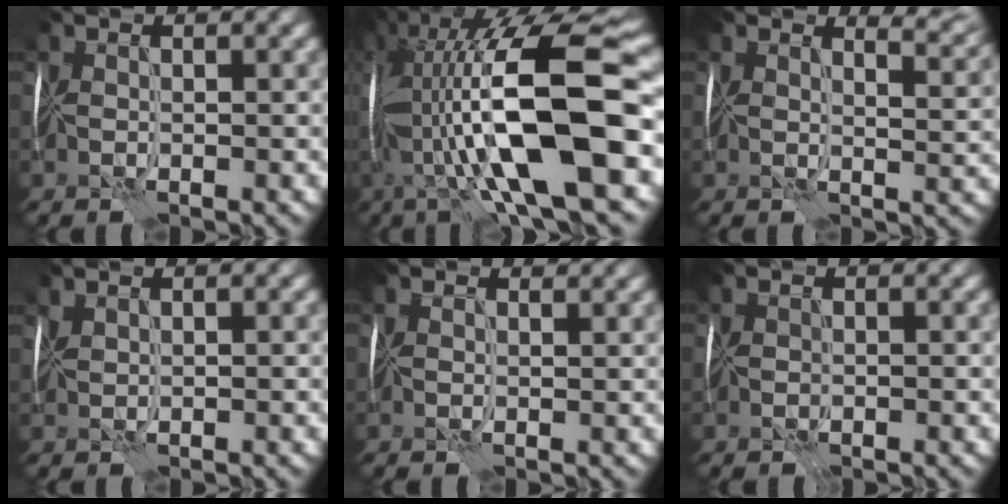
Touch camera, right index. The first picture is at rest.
{"total": 16.2, "force": [-1.2, 5.3, 15.3], "torque": [-0.294, 0.058, -0.009]}
{"total": 6.6, "force": [5.0, 2.7, 3.3], "torque": [-0.021, 0.035, 0.048]}
{"total": 1.3, "force": [1.2, 0.3, 0.3], "torque": [-0.004, 0.013, 0.017]}
{"total": 2.5, "force": [2.1, 1.0, 0.8], "torque": [-0.006, 0.018, 0.014]}
{"total": 1.1, "force": [0.3, -0.1, -1.1], "torque": [0.014, 0.010, 0.007]}